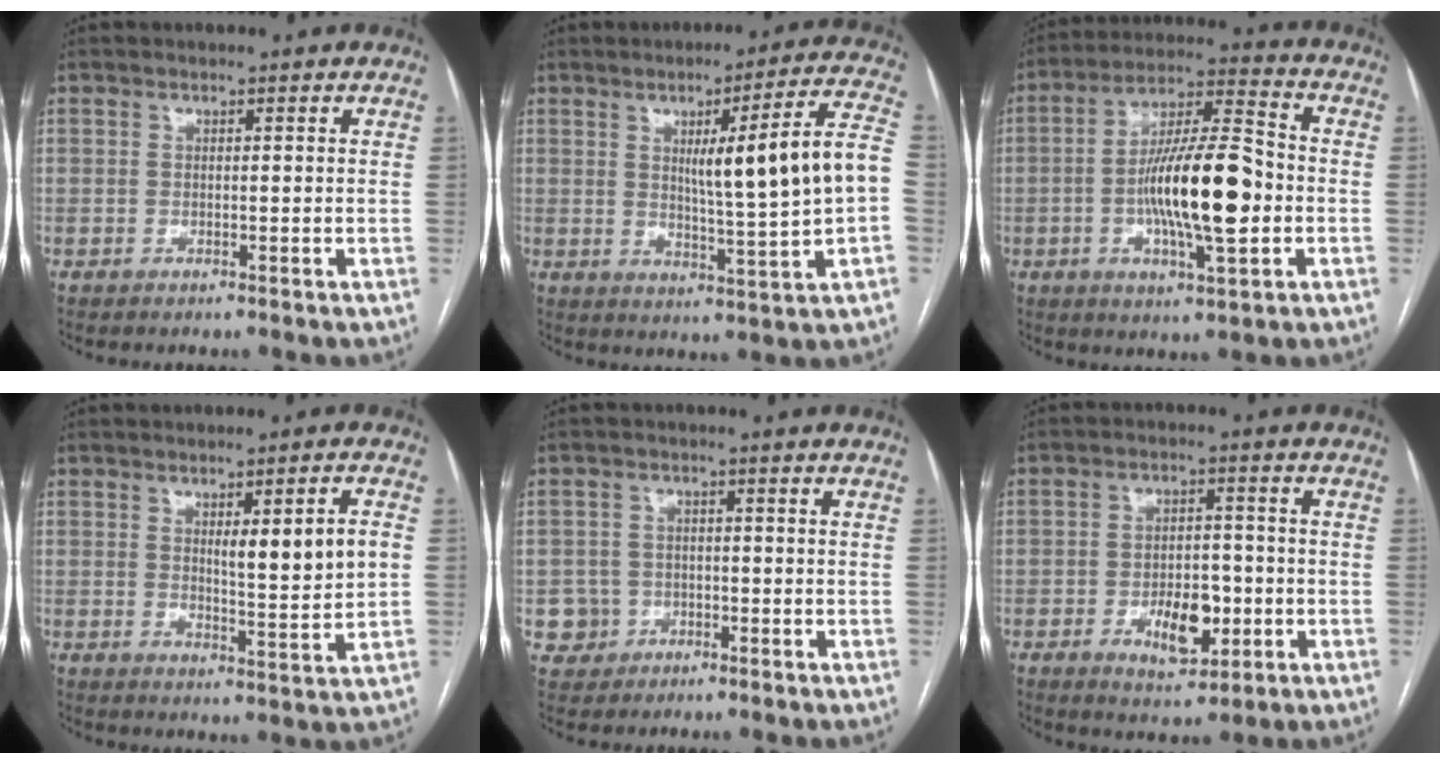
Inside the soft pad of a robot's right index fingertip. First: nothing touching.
{"total": 13.9, "force": [1.2, -0.8, 13.8], "torque": [-0.198, 0.006, 0.021]}
{"total": 15.2, "force": [-2.5, 2.8, 14.7], "torque": [-0.268, 0.005, -0.042]}
{"total": 7.7, "force": [1.6, 0.4, 7.5], "torque": [-0.114, -0.007, 0.025]}
{"total": 3.9, "force": [-1.1, 3.7, -0.3], "torque": [0.014, 0.014, -0.018]}
{"total": 7.3, "force": [-2.4, 3.6, 5.9], "torque": [-0.094, 0.003, -0.030]}